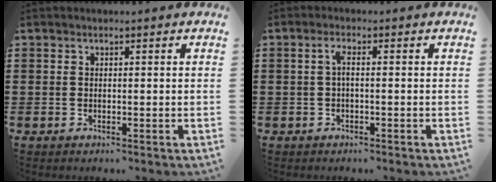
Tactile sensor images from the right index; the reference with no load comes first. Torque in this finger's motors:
{"motor_torque": [0.39, -0.28, 0.05, 0.06]}